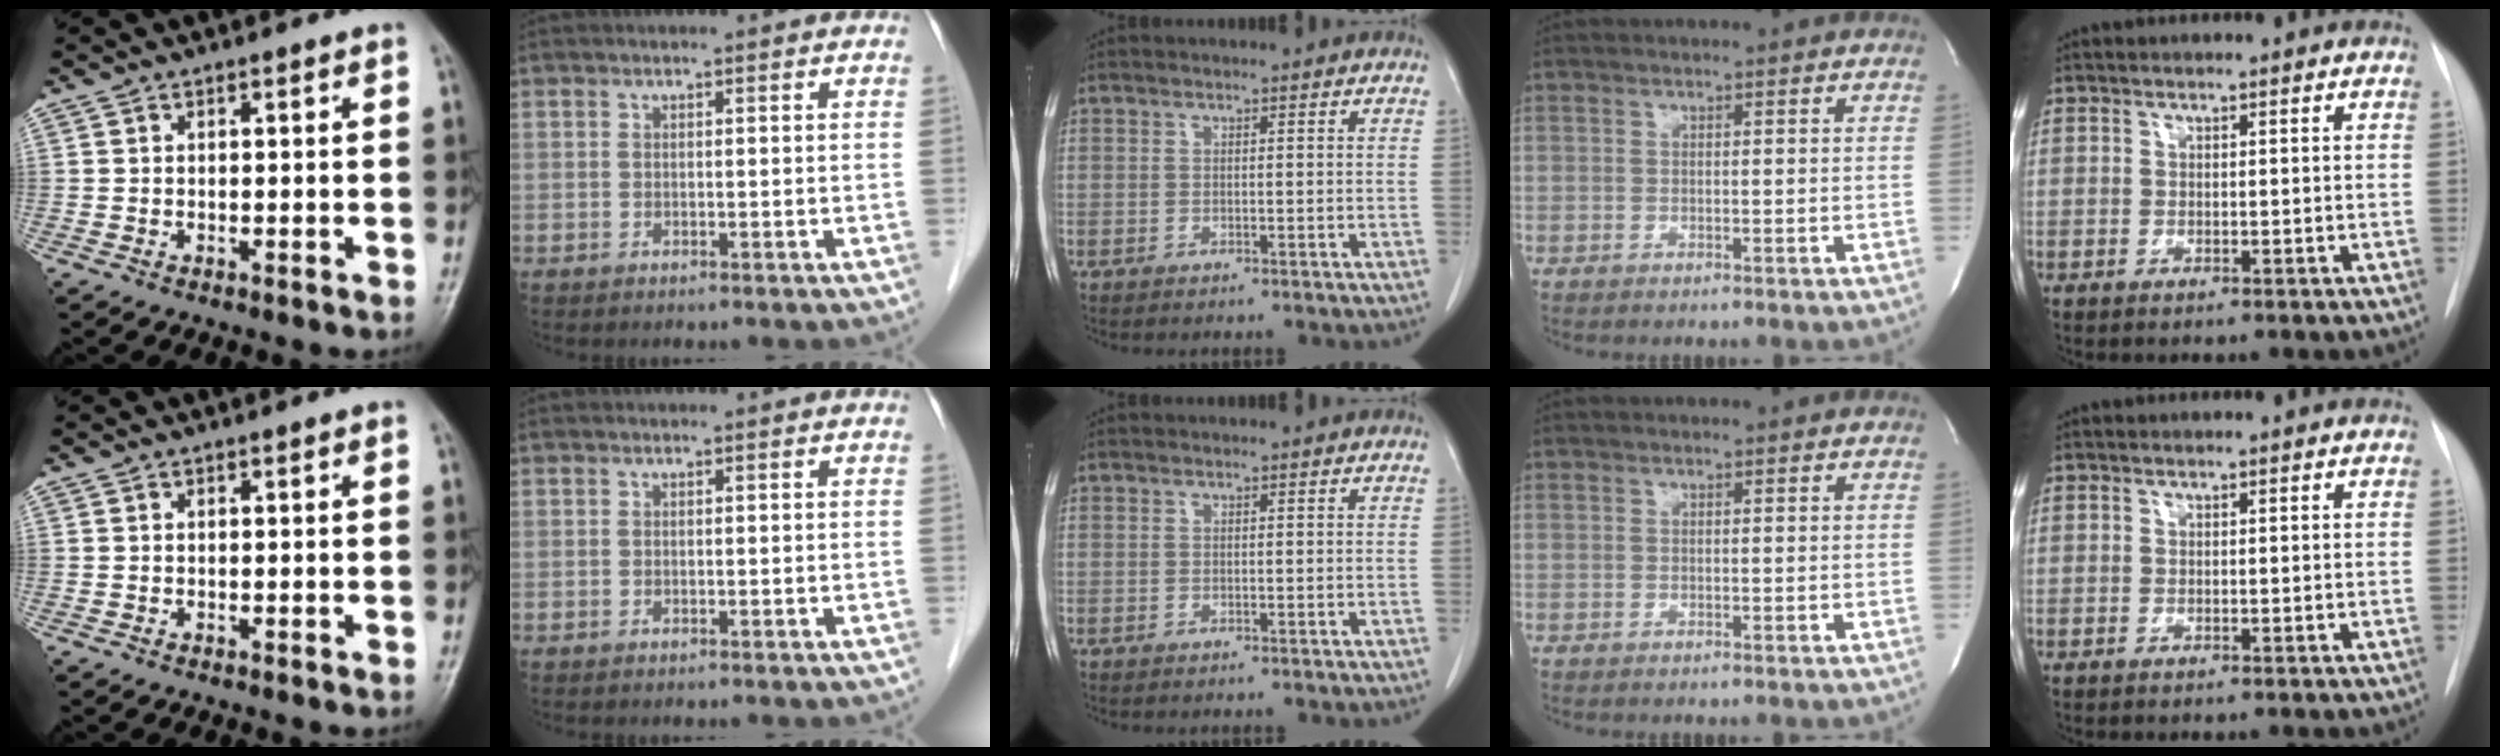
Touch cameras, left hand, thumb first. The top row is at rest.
{}